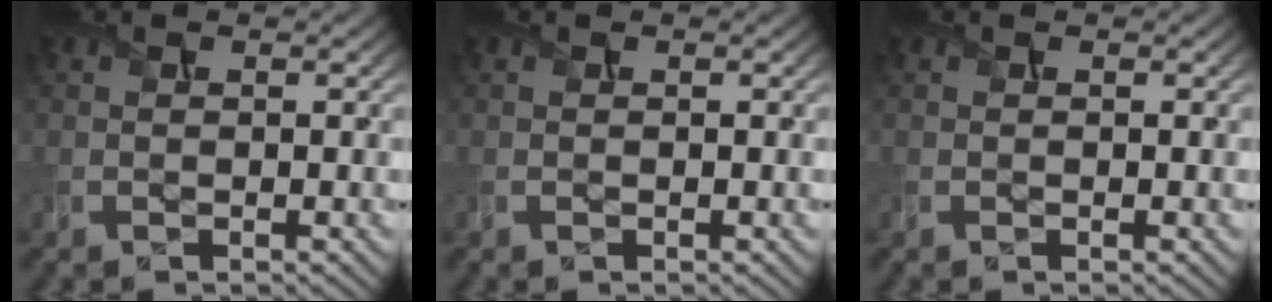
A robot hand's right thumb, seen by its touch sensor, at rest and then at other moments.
{"total": 0.0}
{"total": 0.0}